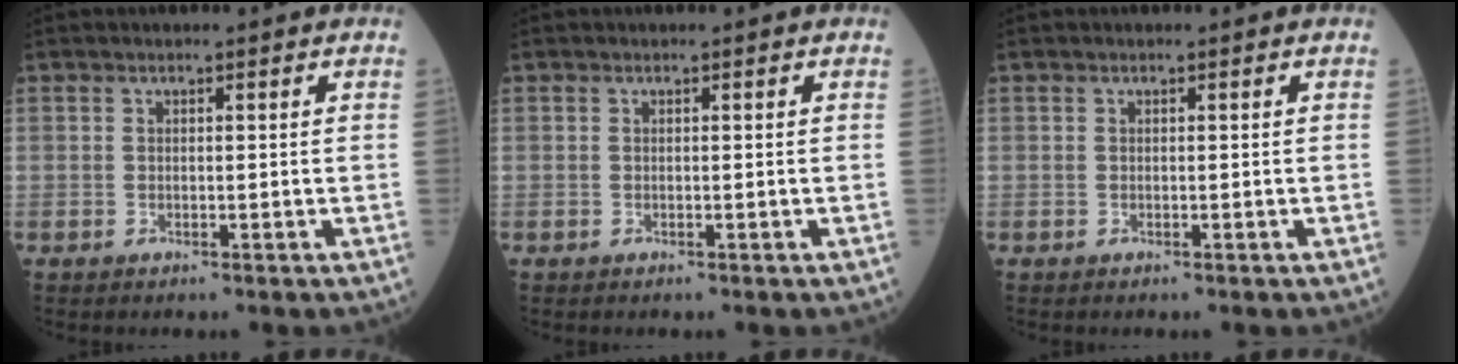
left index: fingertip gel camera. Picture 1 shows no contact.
{"total": 0.0}
{"total": 0.0}